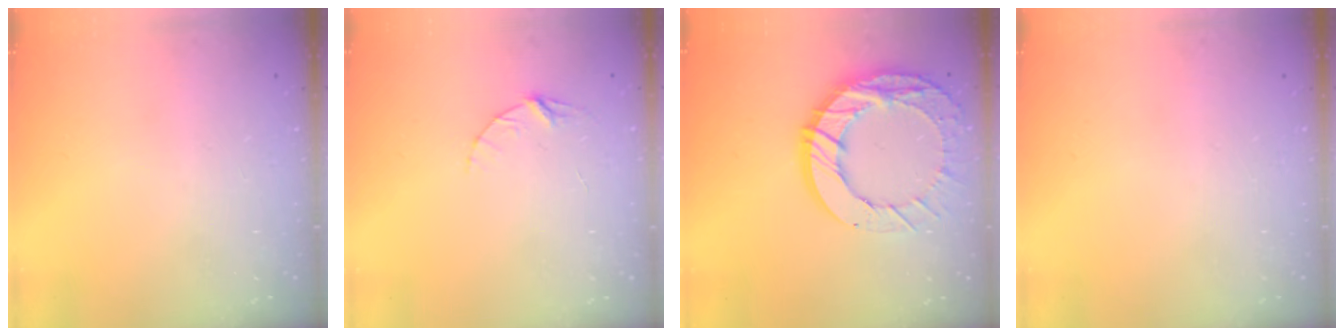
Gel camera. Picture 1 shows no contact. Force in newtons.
{"total": 3.9, "press": 3.9, "slide": 0.4}
{"total": 18.3, "press": 18.3, "slide": 1.6}
{"total": 0.0}